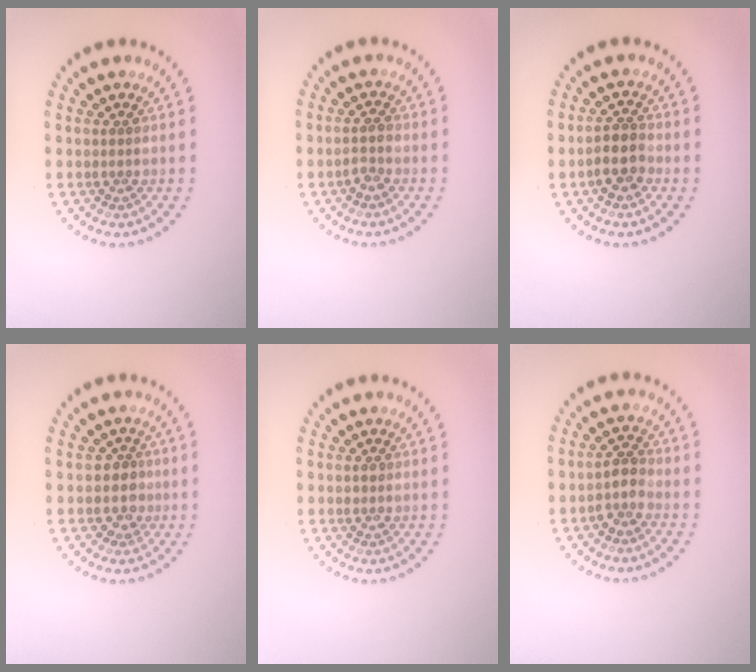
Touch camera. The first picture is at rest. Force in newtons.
{"total": 1.4, "press": 1.3, "slide": 0.7}
{"total": 2.6, "press": 2.4, "slide": 1.0}
{"total": 2.0, "press": 1.7, "slide": 1.0}
{"total": 0.7, "press": 0.7, "slide": 0.3}
{"total": 2.0, "press": 1.7, "slide": 1.2}